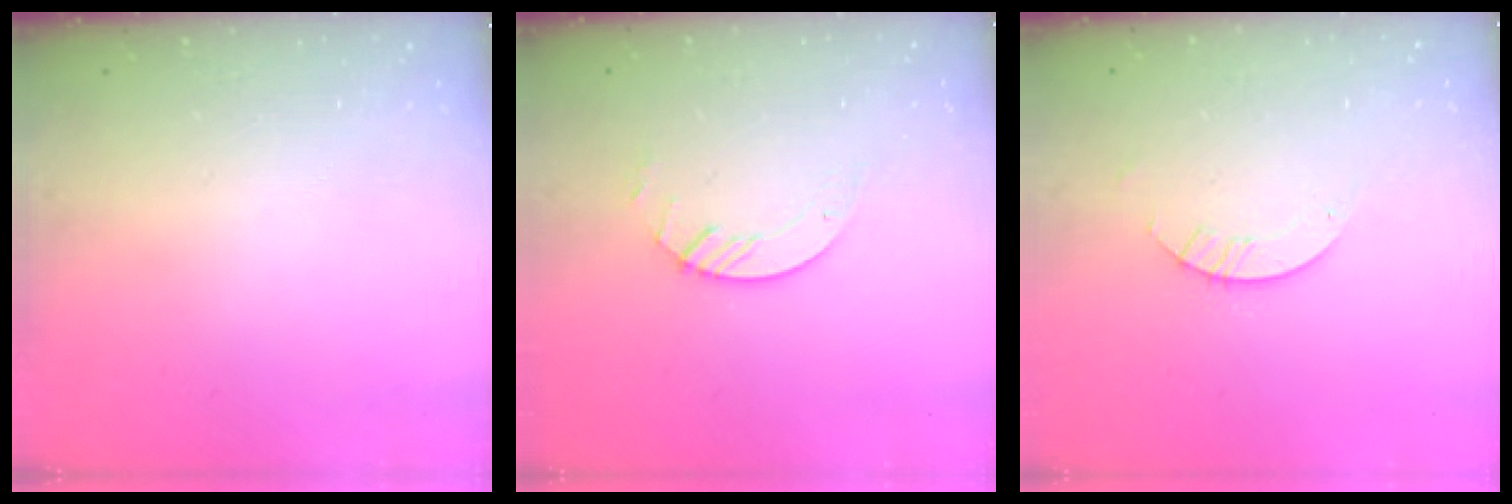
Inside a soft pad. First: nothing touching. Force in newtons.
{"total": 3.6, "press": 3.6, "slide": 0.4}
{"total": 2.8, "press": 2.8, "slide": 0.2}